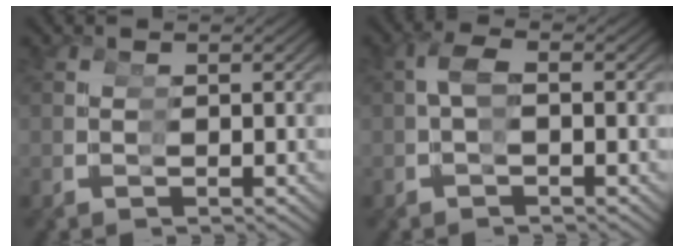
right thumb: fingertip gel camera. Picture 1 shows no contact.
{"total": 1.9, "force": [-0.9, 1.6, 0.5], "torque": [-0.043, -0.011, -0.012]}